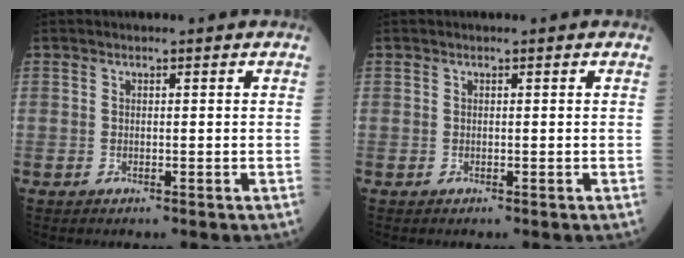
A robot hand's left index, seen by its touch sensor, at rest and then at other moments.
{"total": 0.0}